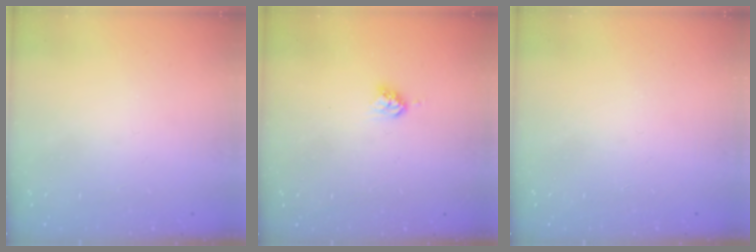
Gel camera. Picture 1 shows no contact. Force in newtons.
{"total": 4.4, "press": 4.3, "slide": 0.6}
{"total": 0.0}